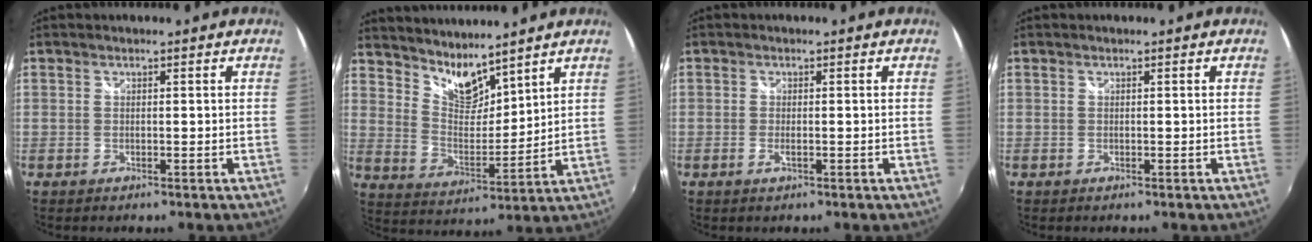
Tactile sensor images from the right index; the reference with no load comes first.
{"total": 9.1, "force": [7.9, 2.5, 3.7], "torque": [-0.057, -0.008, 0.150]}
{"total": 1.6, "force": [-0.6, 0.5, 1.4], "torque": [-0.028, -0.002, -0.009]}
{"total": 0.0}